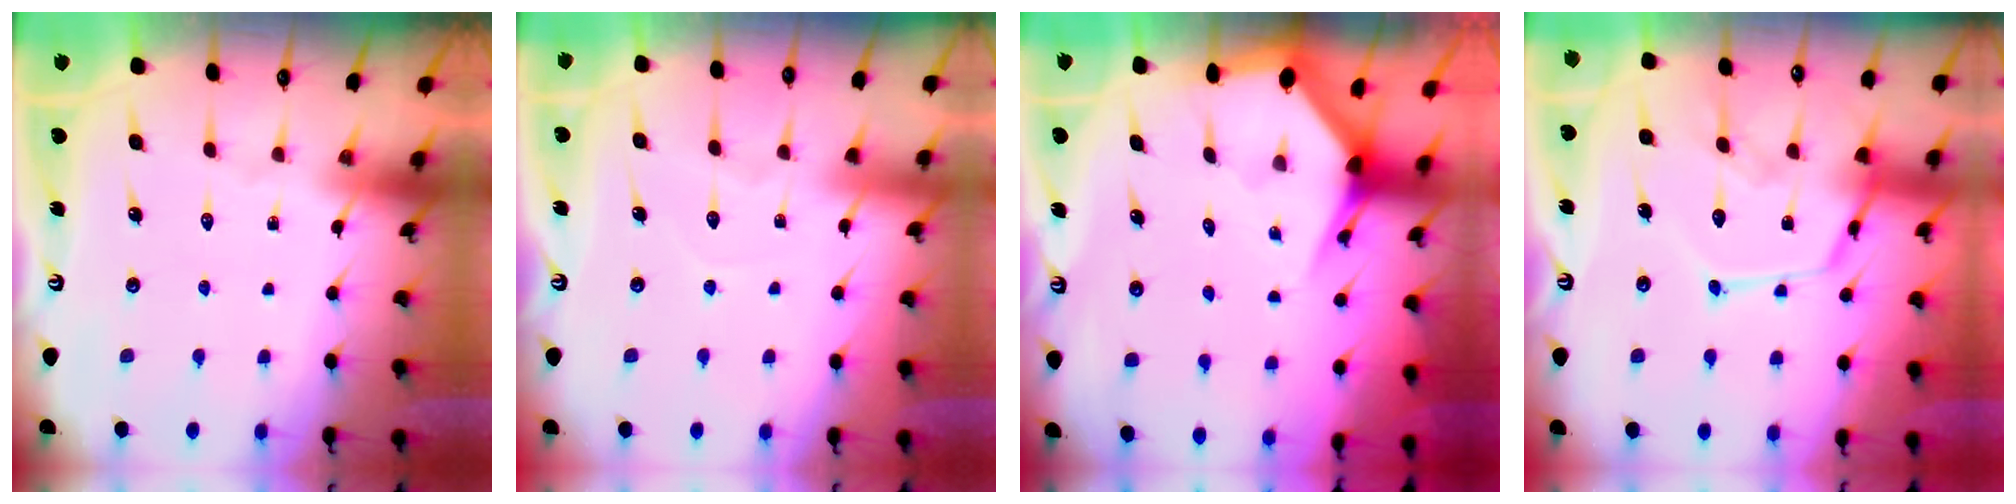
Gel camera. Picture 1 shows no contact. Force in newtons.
{"total": 4.4, "press": 4.3, "slide": 0.5}
{"total": 3.4, "press": 3.4, "slide": 0.4}
{"total": 14.0, "press": 14.0, "slide": 1.0}